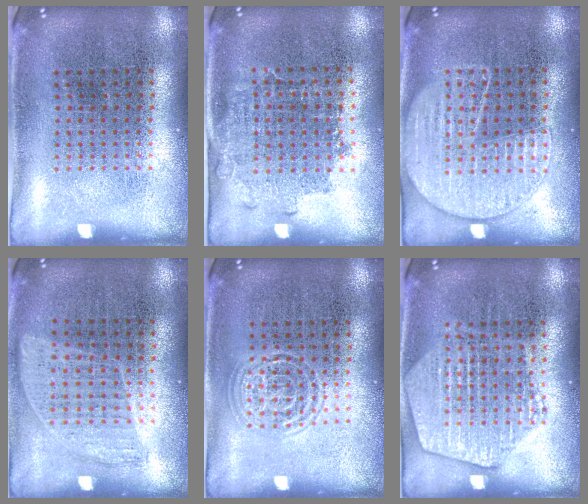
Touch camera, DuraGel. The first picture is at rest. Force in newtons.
{"total": 1.3, "press": 1.1, "slide": 0.8}
{"total": 1.4, "press": 1.4, "slide": 0.2}
{"total": 0.9, "press": 0.8, "slide": 0.4}
{"total": 1.4, "press": 1.3, "slide": 0.3}
{"total": 2.8, "press": 2.7, "slide": 0.4}